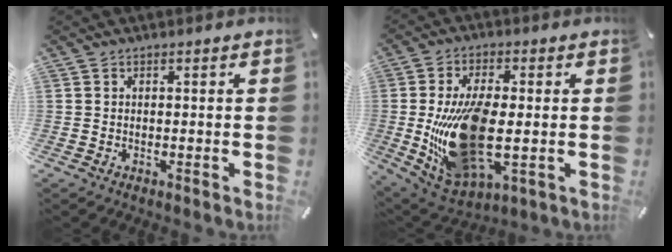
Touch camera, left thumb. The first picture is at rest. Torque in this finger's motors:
{"motor_torque": [0.77, 2.00, 2.28, 0.19, 0.36]}